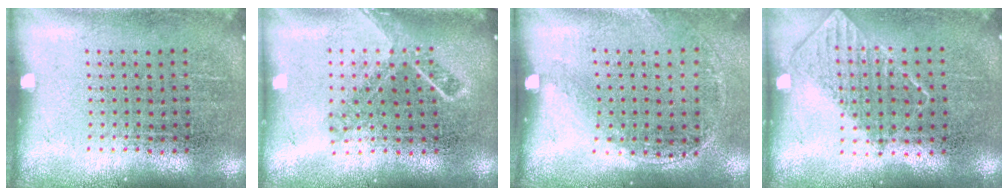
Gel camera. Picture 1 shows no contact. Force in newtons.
{"total": 1.7, "press": 1.2, "slide": 1.2}
{"total": 1.4, "press": 1.0, "slide": 1.0}
{"total": 0.8, "press": 0.7, "slide": 0.2}